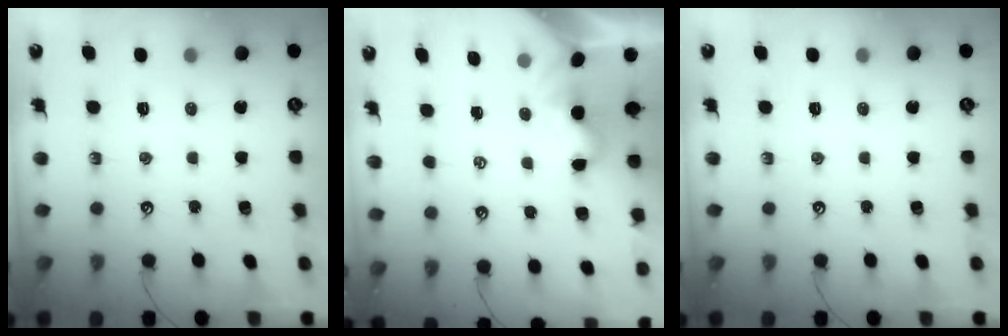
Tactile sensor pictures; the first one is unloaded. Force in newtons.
{"total": 2.2, "press": 2.1, "slide": 0.5}
{"total": 0.0}